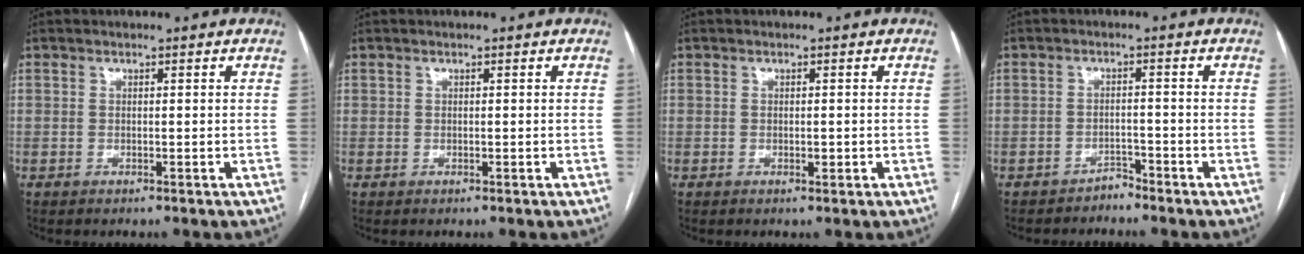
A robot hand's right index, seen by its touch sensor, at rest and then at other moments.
{"total": 0.0}
{"total": 1.0, "force": [-0.2, 0.4, 0.9], "torque": [-0.014, -0.001, -0.002]}
{"total": 1.9, "force": [-1.8, 0.4, -0.2], "torque": [0.010, 0.000, -0.029]}